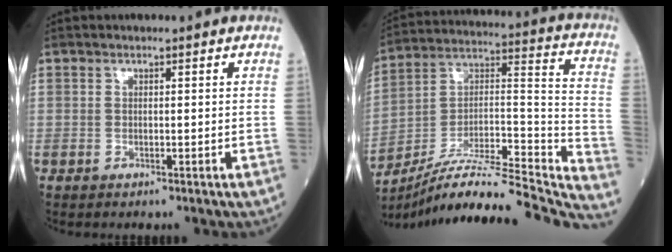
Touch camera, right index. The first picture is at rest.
{"total": 29.3, "force": [-26.5, 1.8, 12.3], "torque": [-0.138, 0.007, -0.400]}